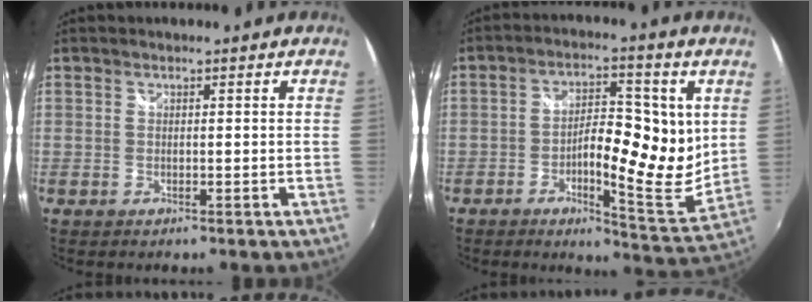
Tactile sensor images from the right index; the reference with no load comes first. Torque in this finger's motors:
{"motor_torque": [1.36, 0.78, 0.35, 0.12]}